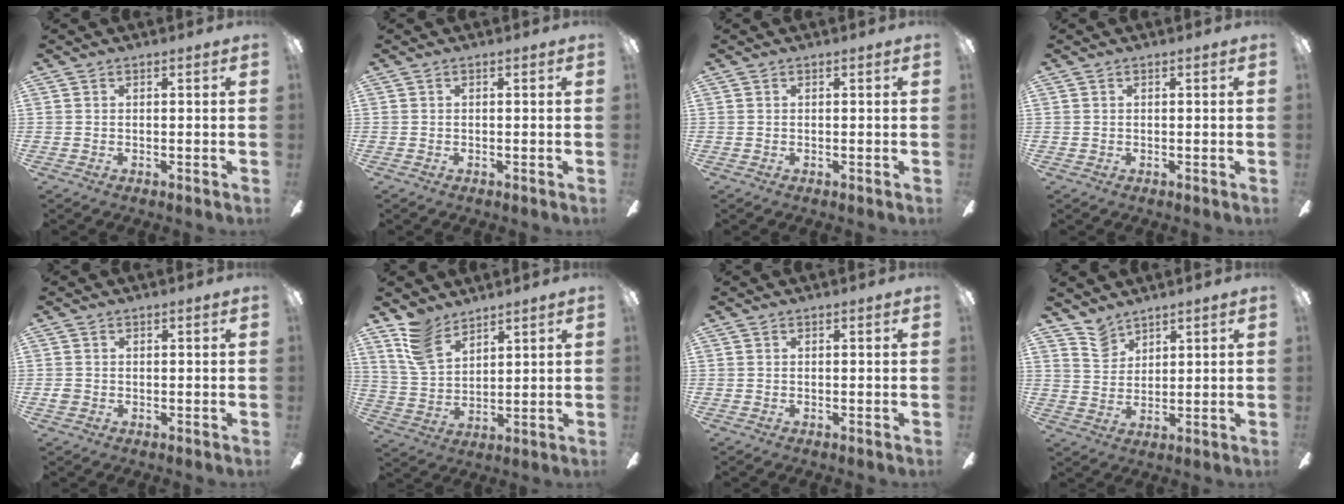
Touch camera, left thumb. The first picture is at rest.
{"total": 0.0}
{"total": 0.0}
{"total": 0.5, "force": [0.3, 0.4, 0.0], "torque": [0.001, 0.005, 0.004]}
{"total": 1.3, "force": [0.0, 1.3, 0.4], "torque": [-0.007, 0.004, -0.001]}
{"total": 9.8, "force": [7.6, 4.7, 4.1], "torque": [-0.102, -0.024, 0.151]}
{"total": 0.0}
{"total": 5.9, "force": [4.8, 3.1, 1.2], "torque": [-0.033, -0.016, 0.094]}